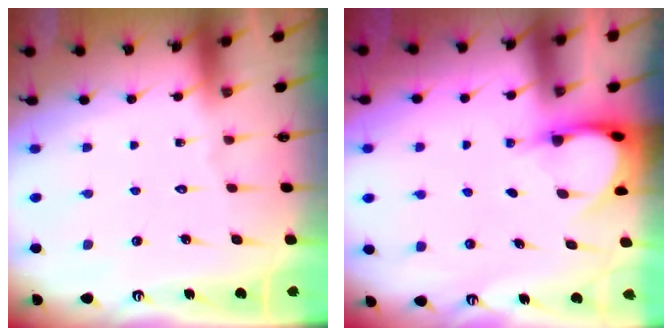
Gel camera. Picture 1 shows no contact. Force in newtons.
{"total": 3.6, "press": 3.6, "slide": 0.3}